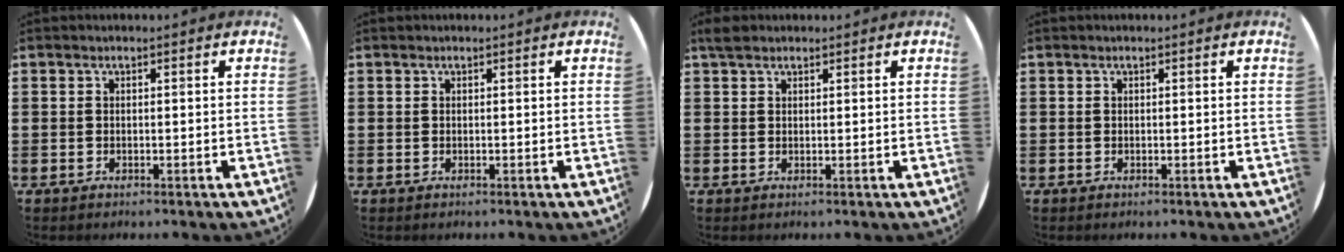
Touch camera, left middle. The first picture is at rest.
{"total": 0.0}
{"total": 1.5, "force": [1.3, 0.7, 0.4], "torque": [-0.003, 0.001, 0.024]}
{"total": 0.0}